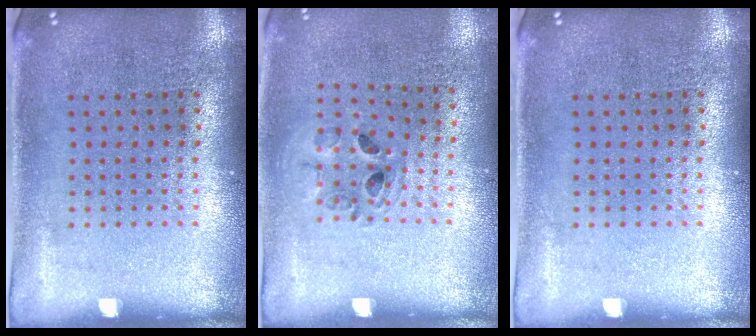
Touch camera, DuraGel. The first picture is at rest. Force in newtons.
{"total": 0.9, "press": 0.9, "slide": 0.1}
{"total": 0.0}